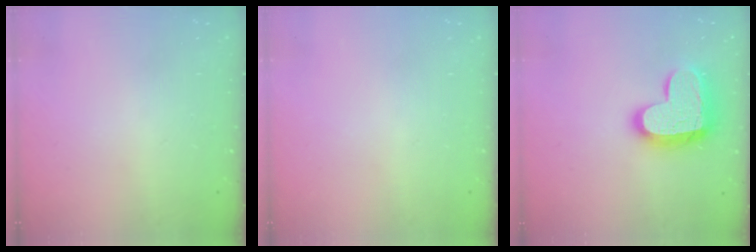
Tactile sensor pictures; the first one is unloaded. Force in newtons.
{"total": 0.0}
{"total": 17.1, "press": 17.0, "slide": 1.1}